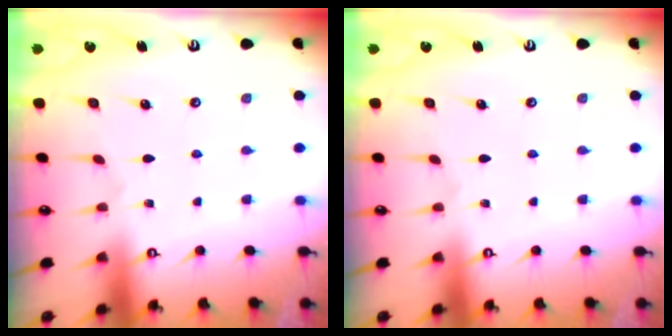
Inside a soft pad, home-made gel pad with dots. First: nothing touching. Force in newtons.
{"total": 0.0}